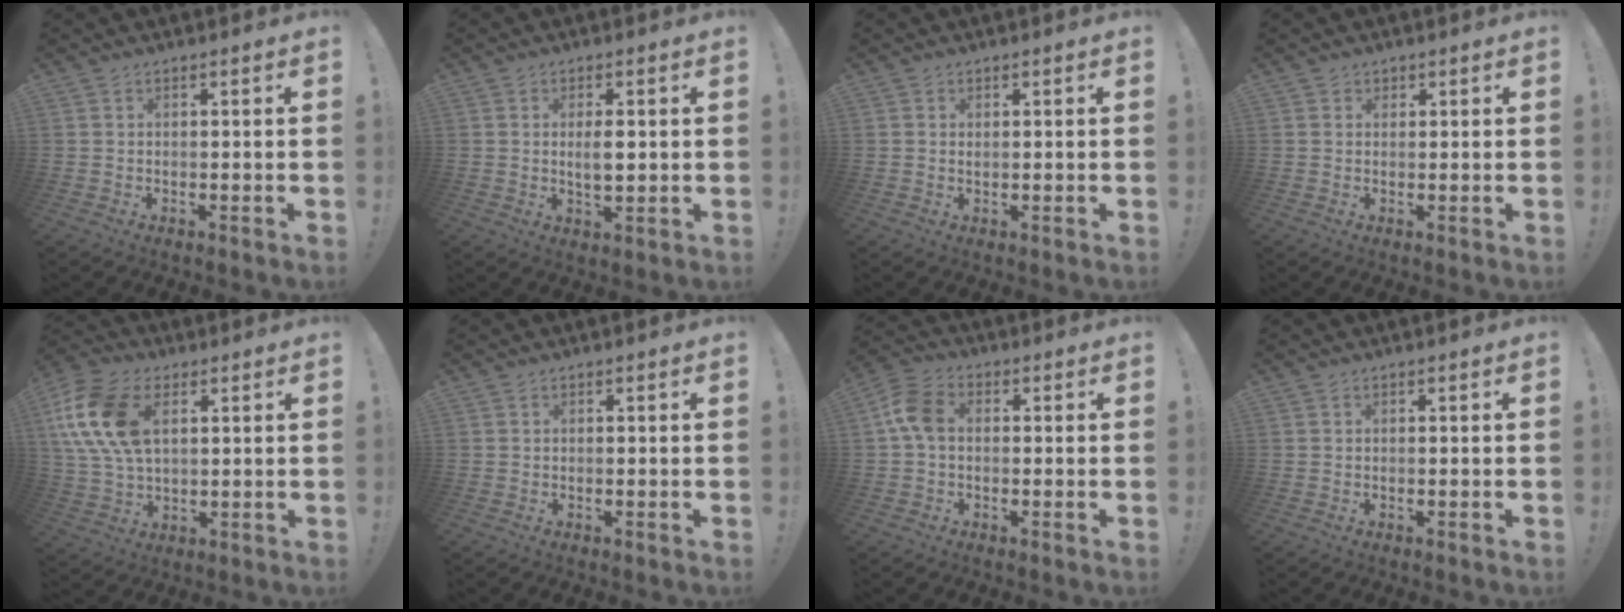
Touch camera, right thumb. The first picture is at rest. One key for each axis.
{"total": 4.6, "fx": 0.7, "fy": 1.8, "fz": 4.2, "tx": -0.063, "ty": -0.010, "tz": 0.005}
{"total": 0.6, "fx": 0.3, "fy": 0.5, "fz": 0.2, "tx": 0.000, "ty": 0.000, "tz": 0.006}
{"total": 1.2, "fx": 0.6, "fy": 0.9, "fz": 0.3, "tx": -0.004, "ty": -0.001, "tz": 0.011}
{"total": 18.1, "fx": 5.3, "fy": 11.9, "fz": 12.7, "tx": -0.265, "ty": -0.004, "tz": 0.100}
{"total": 0.0}
{"total": 8.4, "fx": 0.5, "fy": 5.7, "fz": 6.1, "tx": -0.120, "ty": 0.012, "tz": 0.014}
{"total": 0.0}